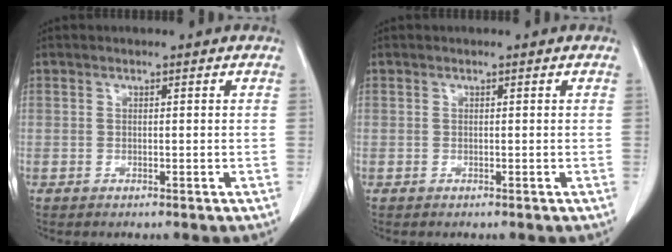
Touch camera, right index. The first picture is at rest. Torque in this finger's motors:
{"motor_torque": [0.00, 0.00, 0.00, 0.00]}